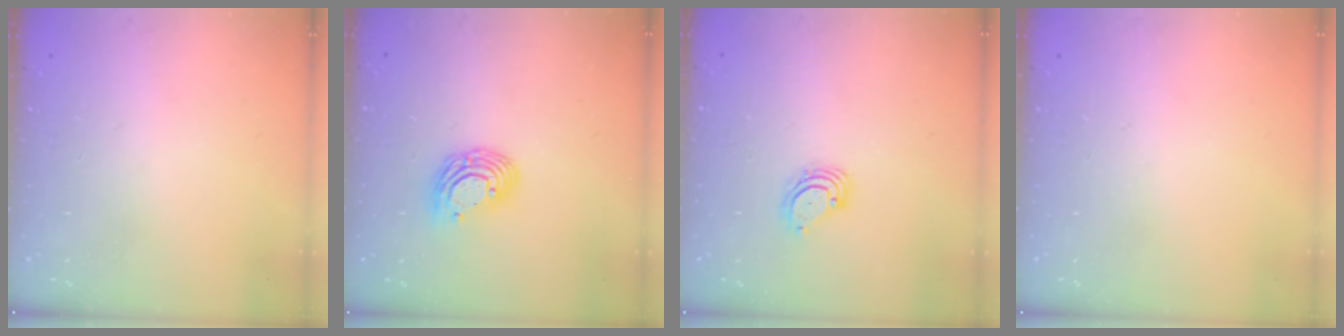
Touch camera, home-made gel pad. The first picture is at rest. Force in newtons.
{"total": 9.9, "press": 9.8, "slide": 0.7}
{"total": 3.4, "press": 3.4, "slide": 0.3}
{"total": 0.0}